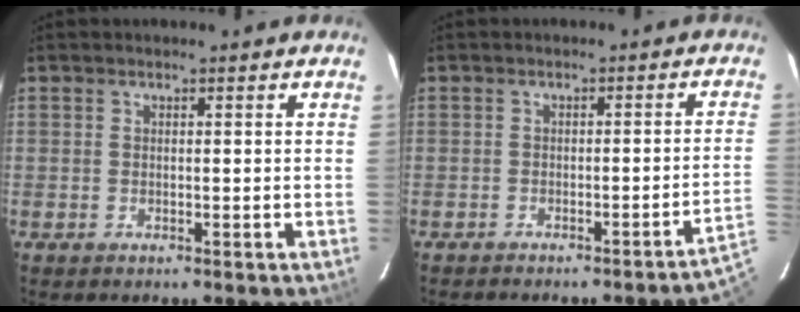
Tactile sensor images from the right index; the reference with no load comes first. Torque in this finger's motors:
{"motor_torque": [-0.48, -0.75, -0.05, 0.00]}